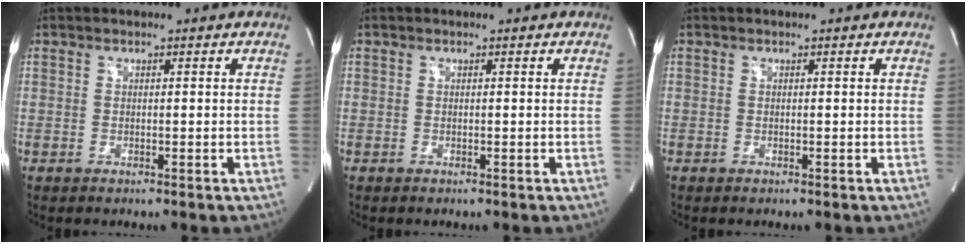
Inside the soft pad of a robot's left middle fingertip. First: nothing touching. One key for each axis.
{"total": 0.0}
{"total": 0.0}